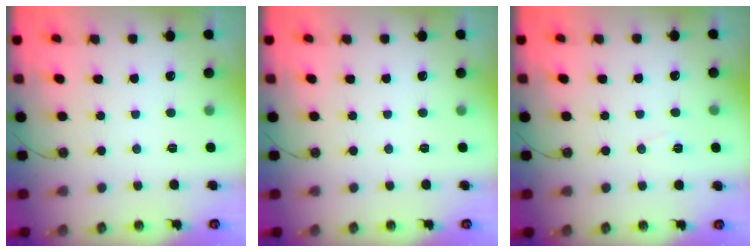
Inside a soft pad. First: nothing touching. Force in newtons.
{"total": 0.0}
{"total": 4.5, "press": 3.4, "slide": 2.9}